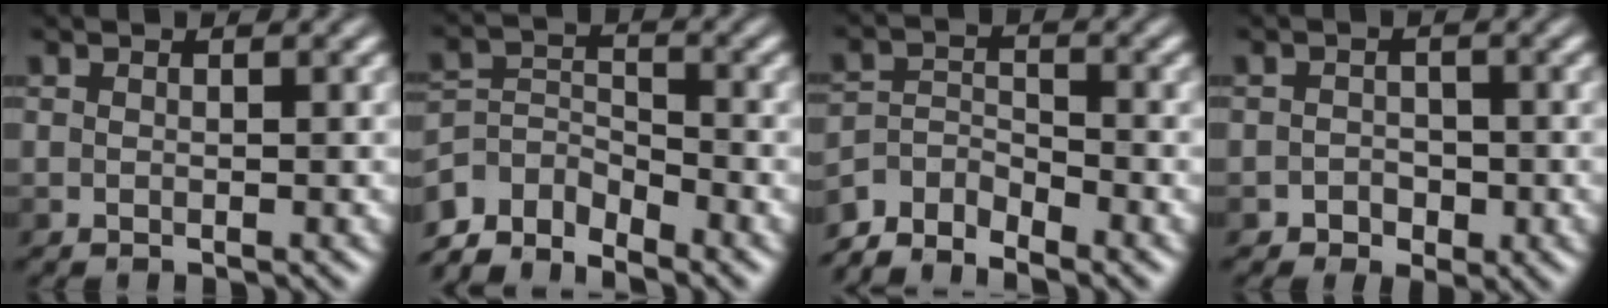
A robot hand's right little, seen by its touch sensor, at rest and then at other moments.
{"total": 5.0, "force": [-4.3, 2.0, 1.7], "torque": [-0.028, -0.004, -0.088]}
{"total": 4.1, "force": [-3.7, 1.3, 1.0], "torque": [-0.016, 0.000, -0.080]}
{"total": 1.7, "force": [-0.8, 1.4, 0.5], "torque": [0.005, -0.001, -0.016]}